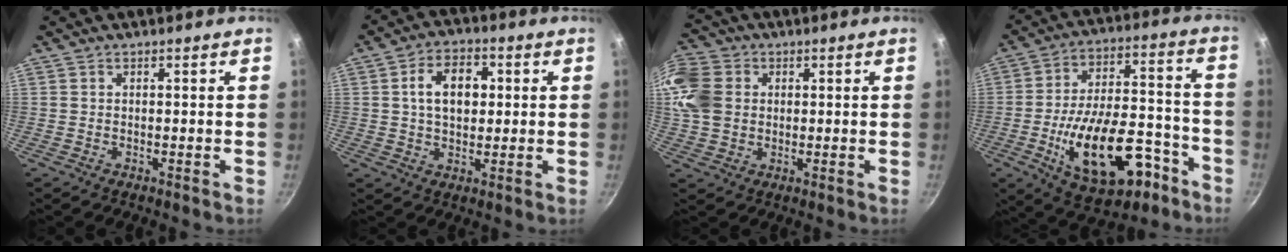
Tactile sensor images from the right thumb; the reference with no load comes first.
{"total": 9.3, "force": [1.5, 6.2, 6.7], "torque": [-0.088, 0.010, 0.019]}
{"total": 13.3, "force": [2.2, 10.9, 7.3], "torque": [-0.150, 0.010, 0.033]}
{"total": 22.8, "force": [-9.4, 11.6, 17.2], "torque": [-0.244, 0.066, -0.127]}